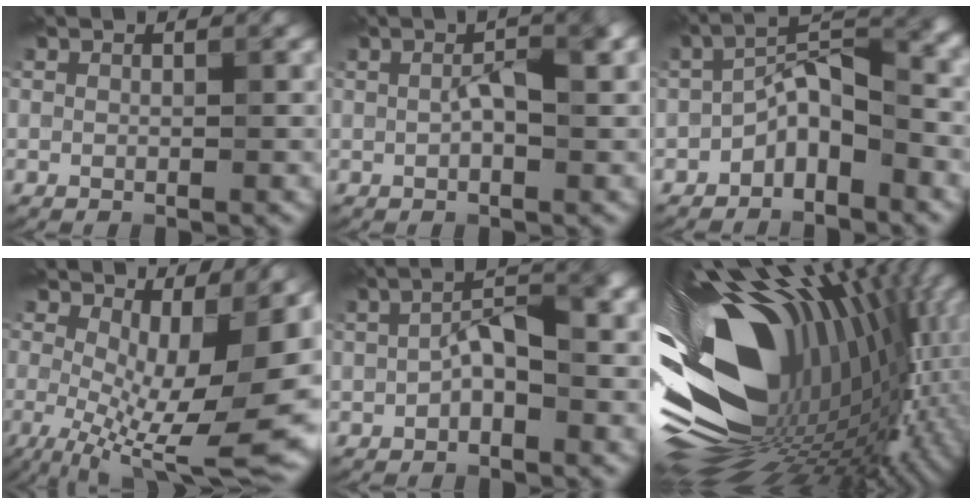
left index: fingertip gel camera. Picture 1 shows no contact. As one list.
[{"total": 3.7, "force": [0.4, 1.2, 3.4], "torque": [-0.063, 0.006, 0.004]}, {"total": 5.3, "force": [-2.5, 2.3, 4.1], "torque": [-0.063, 0.023, -0.052]}, {"total": 13.2, "force": [-1.5, 4.5, 12.2], "torque": [-0.188, -0.022, -0.010]}, {"total": 4.4, "force": [-0.5, 1.9, 3.9], "torque": [-0.068, 0.014, -0.013]}, {"total": 19.1, "force": [0.4, 10.7, 15.8], "torque": [-0.267, -0.023, 0.008]}]